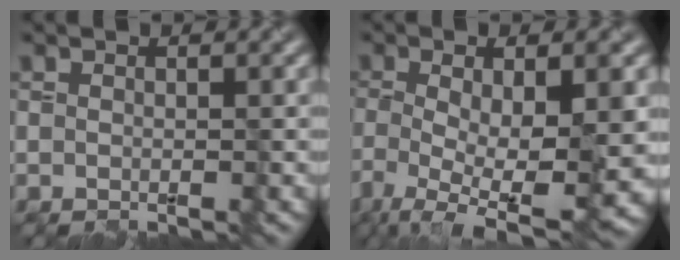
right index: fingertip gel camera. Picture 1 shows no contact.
{"total": 10.5, "force": [-3.6, 3.4, 9.3], "torque": [-0.163, -0.023, -0.058]}